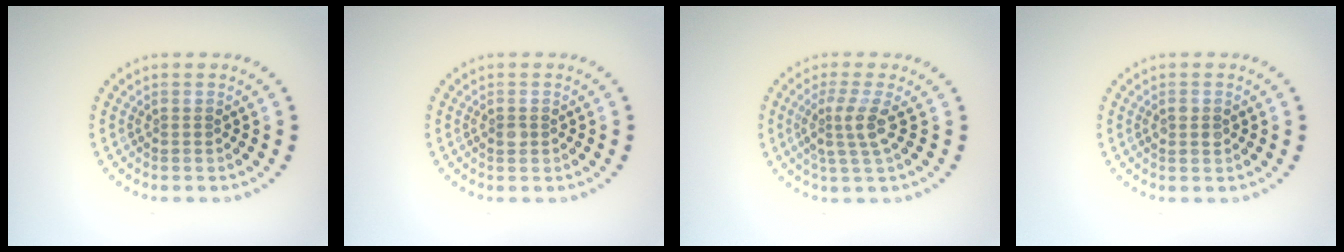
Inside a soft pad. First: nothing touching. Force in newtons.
{"total": 1.0, "press": 0.9, "slide": 0.1}
{"total": 2.7, "press": 2.0, "slide": 1.8}
{"total": 1.0, "press": 1.0, "slide": 0.1}